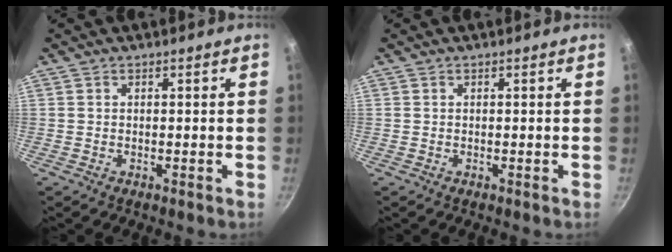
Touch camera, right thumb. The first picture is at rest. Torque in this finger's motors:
{"motor_torque": [-0.02, 0.00, 0.11, 0.11, 0.00]}